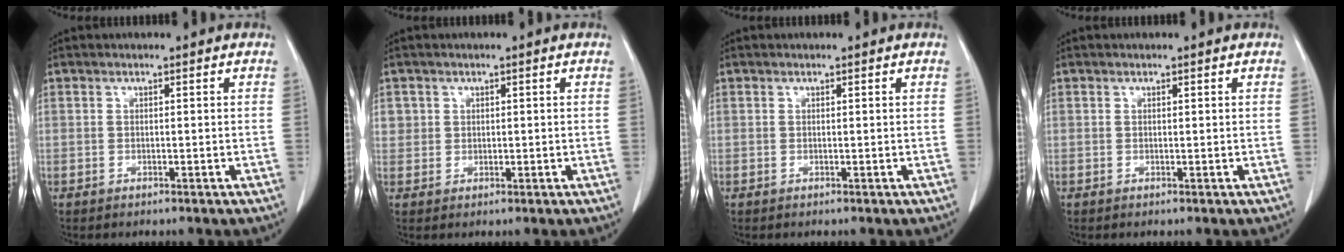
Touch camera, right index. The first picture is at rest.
{"total": 2.1, "force": [0.7, 1.9, 0.2], "torque": [0.011, 0.000, 0.009]}
{"total": 0.0}
{"total": 0.0}